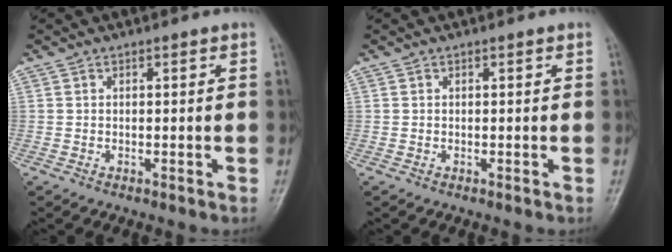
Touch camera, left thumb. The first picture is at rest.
{"total": 0.0}